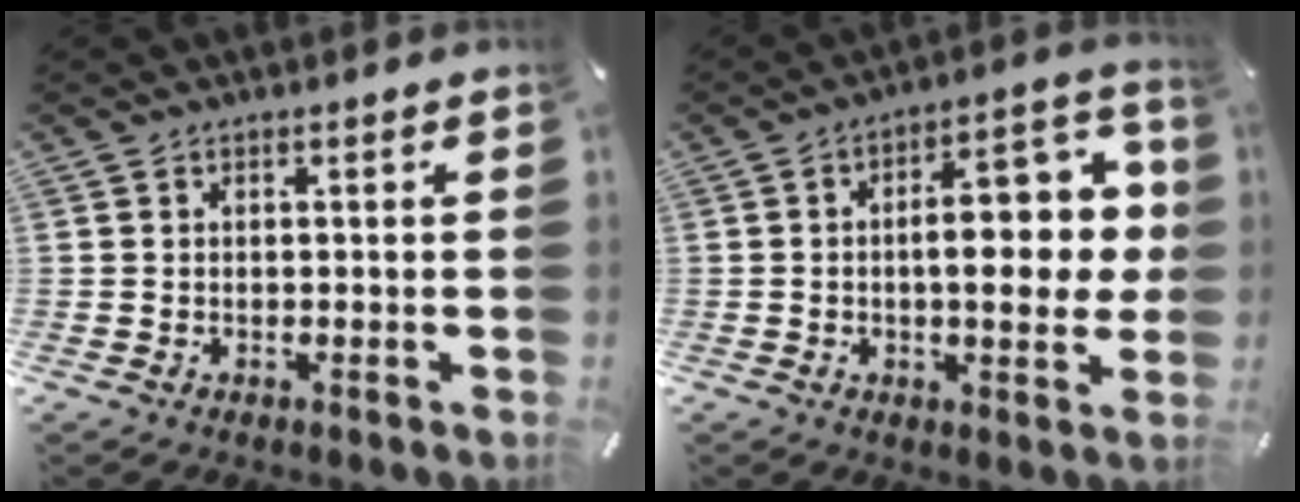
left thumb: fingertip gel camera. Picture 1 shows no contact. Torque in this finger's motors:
{"motor_torque": [2.29, 2.72, 0.78, -0.56, 0.39]}